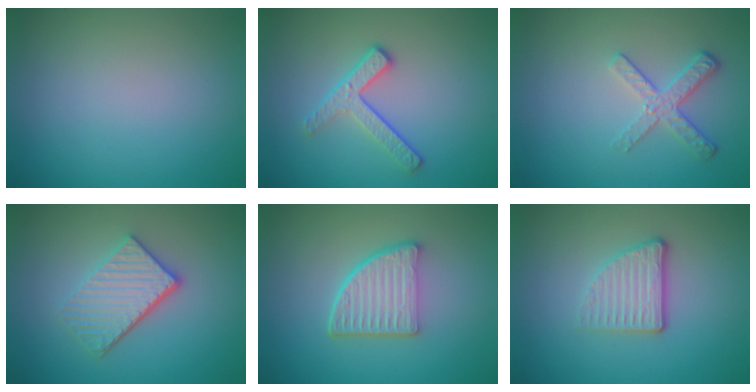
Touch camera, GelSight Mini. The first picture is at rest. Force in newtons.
{"total": 2.9, "press": 2.4, "slide": 1.6}
{"total": 2.6, "press": 2.2, "slide": 1.4}
{"total": 4.1, "press": 3.3, "slide": 2.4}
{"total": 5.2, "press": 3.6, "slide": 3.7}
{"total": 3.4, "press": 2.7, "slide": 2.1}